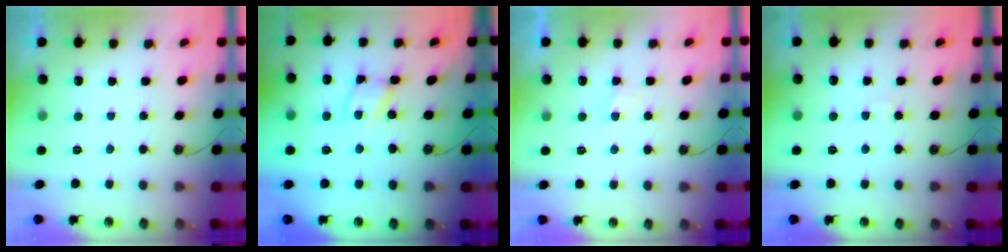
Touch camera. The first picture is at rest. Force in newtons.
{"total": 4.9, "press": 4.9, "slide": 0.3}
{"total": 2.3, "press": 2.3, "slide": 0.4}
{"total": 1.5, "press": 1.5, "slide": 0.3}